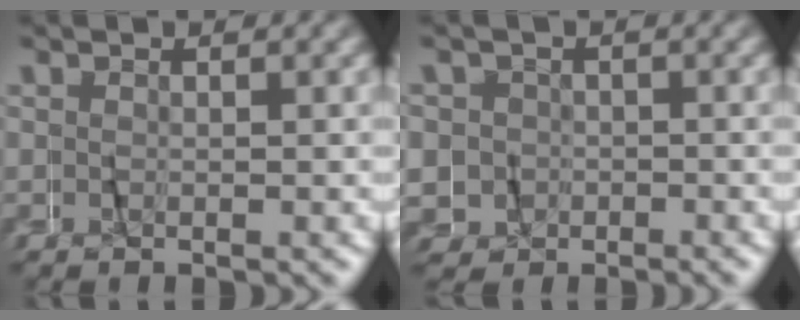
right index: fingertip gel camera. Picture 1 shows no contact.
{"total": 5.3, "force": [0.1, 5.2, 1.0], "torque": [-0.035, -0.002, -0.004]}